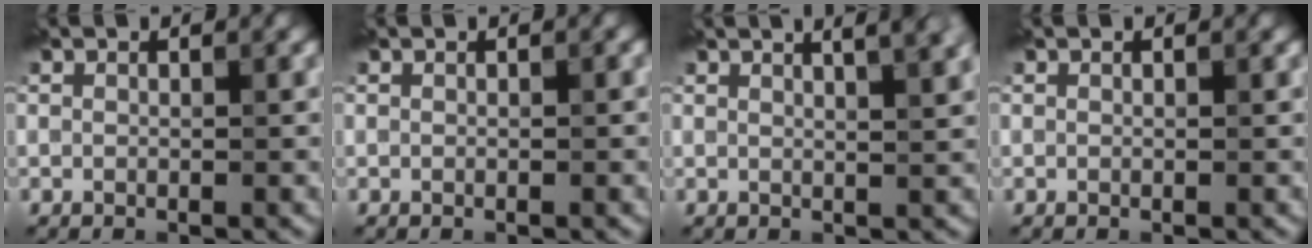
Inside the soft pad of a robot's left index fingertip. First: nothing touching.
{"total": 0.0}
{"total": 7.1, "force": [4.0, 3.1, 5.0], "torque": [-0.023, 0.054, 0.021]}
{"total": 0.0}